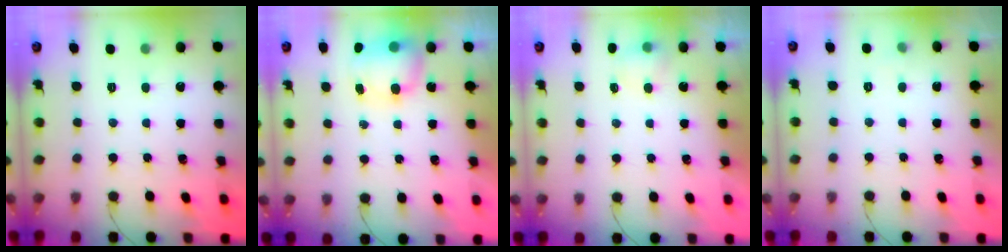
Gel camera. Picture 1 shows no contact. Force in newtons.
{"total": 7.7, "press": 7.6, "slide": 1.3}
{"total": 4.1, "press": 4.0, "slide": 1.1}
{"total": 2.5, "press": 2.4, "slide": 1.0}